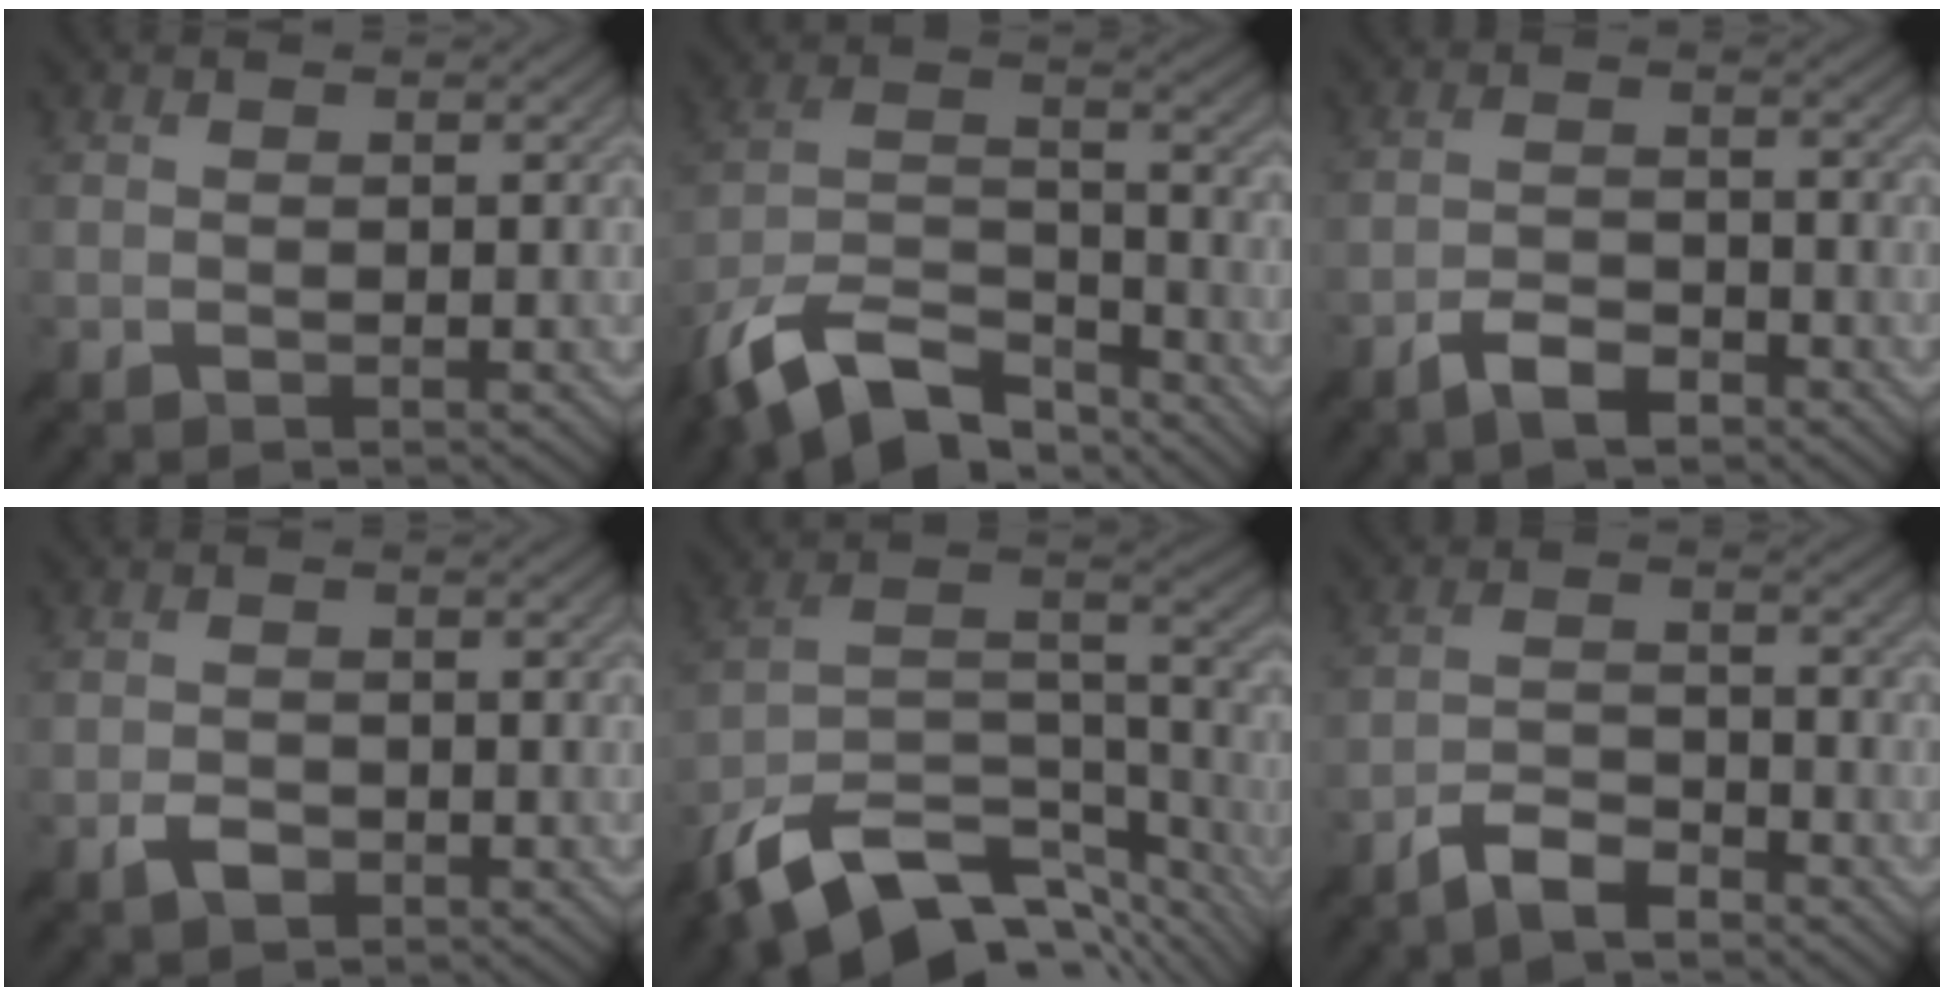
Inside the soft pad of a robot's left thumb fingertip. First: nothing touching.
{"total": 14.6, "force": [-10.7, 5.9, 7.9], "torque": [-0.182, 0.000, -0.207]}
{"total": 3.8, "force": [-2.8, 1.3, 2.3], "torque": [-0.050, 0.003, -0.059]}
{"total": 2.0, "force": [-1.0, 1.1, 1.2], "torque": [-0.024, 0.001, -0.022]}
{"total": 15.1, "force": [-10.4, 6.4, 8.9], "torque": [-0.209, -0.015, -0.169]}
{"total": 4.7, "force": [-3.8, 1.2, 2.5], "torque": [-0.053, 0.002, -0.080]}